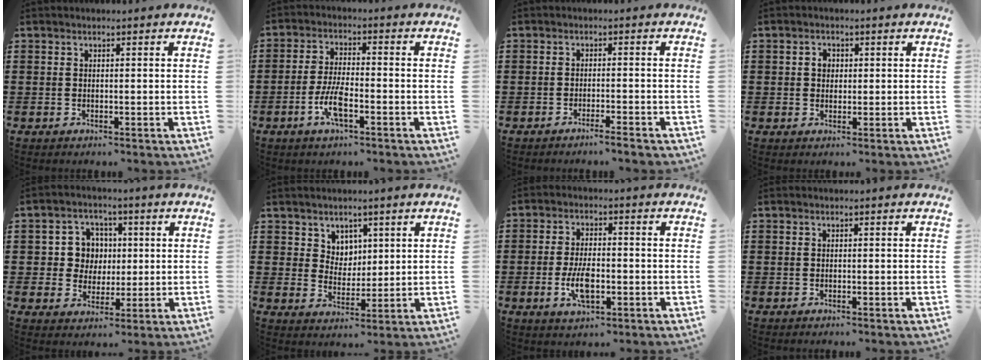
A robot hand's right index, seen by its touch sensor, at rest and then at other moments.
{"total": 5.8, "force": [-2.5, 1.6, 5.0], "torque": [-0.117, -0.008, -0.052]}
{"total": 2.1, "force": [-1.9, -0.3, 0.9], "torque": [-0.016, -0.001, -0.036]}
{"total": 1.9, "force": [0.3, 1.6, 1.1], "torque": [-0.025, 0.010, 0.003]}
{"total": 6.1, "force": [0.7, 5.7, 2.0], "torque": [-0.065, 0.020, 0.011]}
{"total": 4.6, "force": [2.9, 3.5, 0.4], "torque": [-0.027, 0.007, 0.054]}
{"total": 6.1, "force": [-1.6, 2.7, 5.2], "torque": [-0.116, -0.001, -0.033]}
{"total": 0.0}